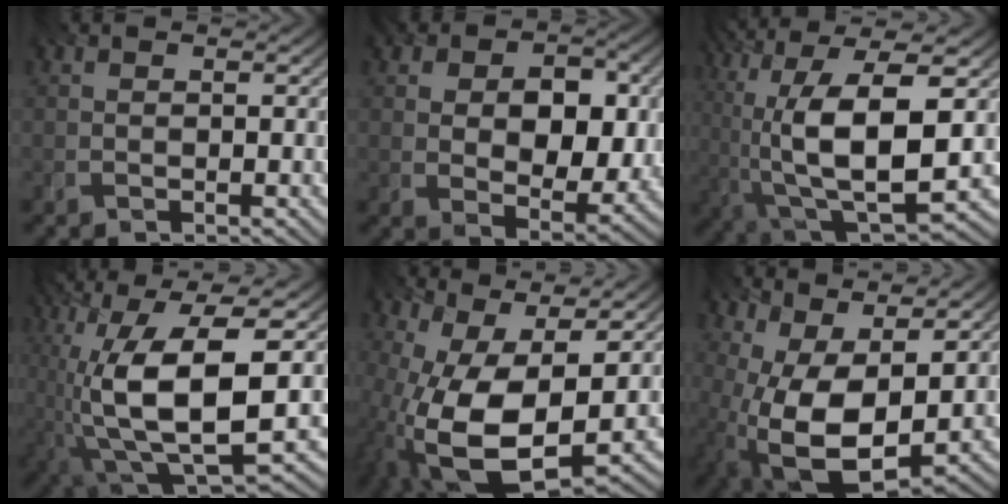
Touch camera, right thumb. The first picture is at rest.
{"total": 11.4, "force": [1.9, 7.8, 8.0], "torque": [-0.135, 0.000, 0.023]}
{"total": 16.1, "force": [0.0, 7.0, 14.5], "torque": [-0.276, -0.011, 0.018]}
{"total": 17.2, "force": [-1.1, 7.6, 15.4], "torque": [-0.297, -0.034, -0.002]}
{"total": 15.9, "force": [-1.7, 8.7, 13.2], "torque": [-0.272, -0.040, -0.020]}
{"total": 14.1, "force": [0.8, 8.6, 11.2], "torque": [-0.217, -0.032, 0.019]}